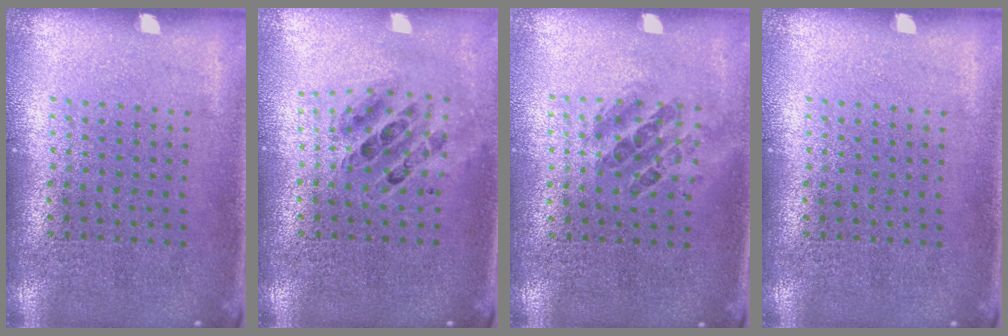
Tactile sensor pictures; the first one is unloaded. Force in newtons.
{"total": 0.7, "press": 0.7, "slide": 0.1}
{"total": 1.0, "press": 0.9, "slide": 0.3}
{"total": 0.0}